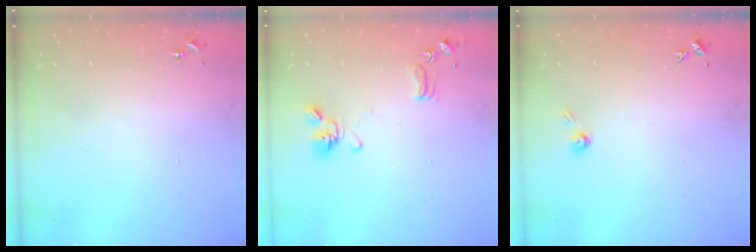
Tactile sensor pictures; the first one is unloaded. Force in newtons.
{"total": 13.7, "press": 13.6, "slide": 2.1}
{"total": 4.0, "press": 4.0, "slide": 0.4}